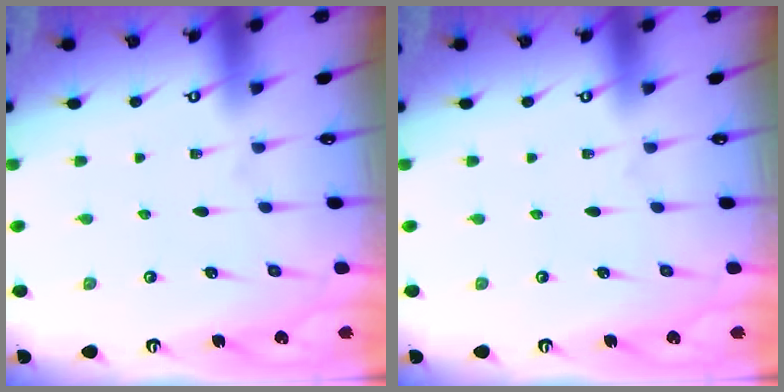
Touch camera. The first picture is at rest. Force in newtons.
{"total": 0.0}